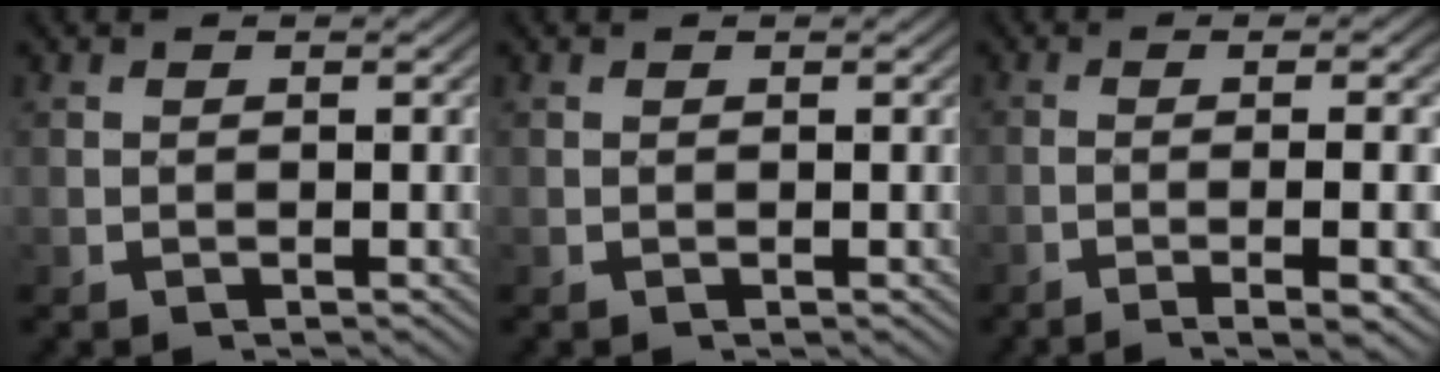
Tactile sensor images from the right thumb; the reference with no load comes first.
{"total": 0.0}
{"total": 7.7, "force": [-3.2, 1.9, 6.8], "torque": [-0.107, -0.011, -0.038]}